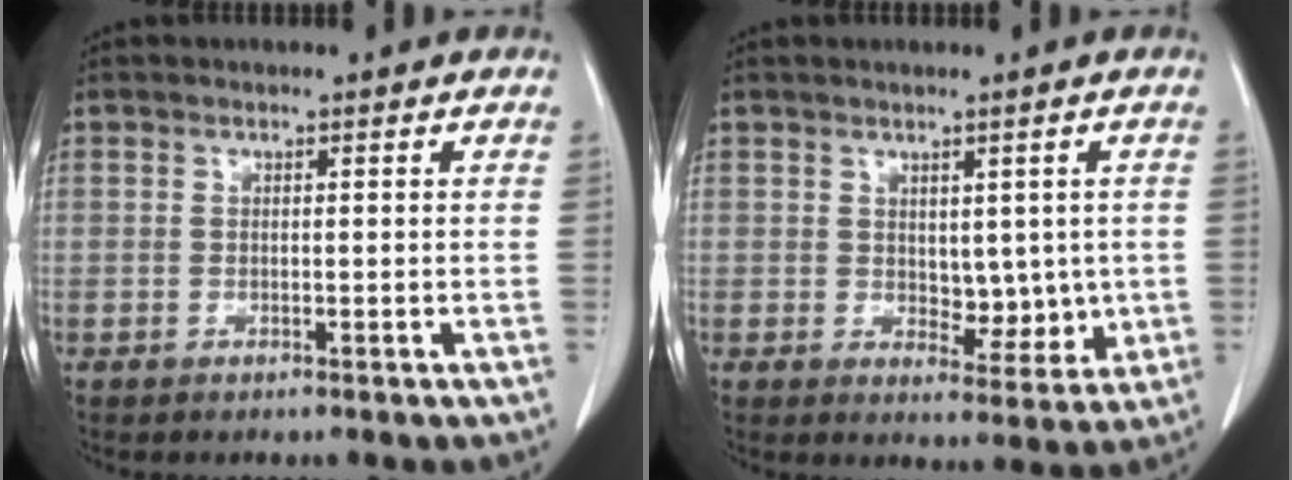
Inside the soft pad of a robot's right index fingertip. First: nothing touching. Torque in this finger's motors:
{"motor_torque": [0.03, 0.28, 0.07, 0.01]}